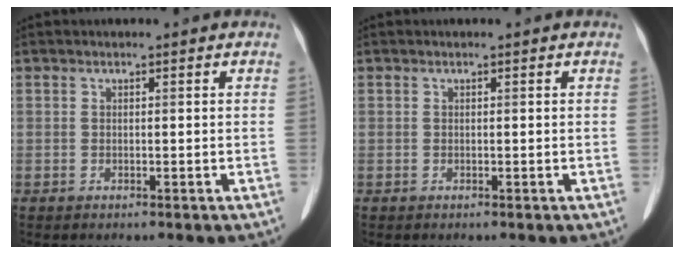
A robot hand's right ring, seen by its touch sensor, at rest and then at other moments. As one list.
[{"total": 0.0}]